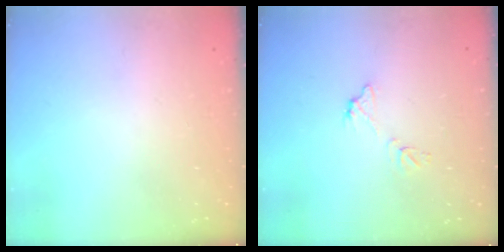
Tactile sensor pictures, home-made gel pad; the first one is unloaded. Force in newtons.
{"total": 7.1, "press": 7.1, "slide": 0.5}